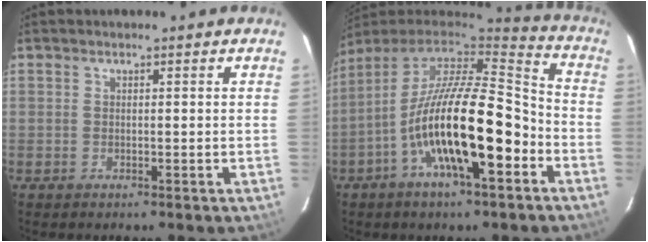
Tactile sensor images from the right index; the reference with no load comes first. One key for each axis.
{"total": 20.6, "fx": -7.8, "fy": 5.7, "fz": 18.2, "tx": -0.310, "ty": -0.017, "tz": -0.142}